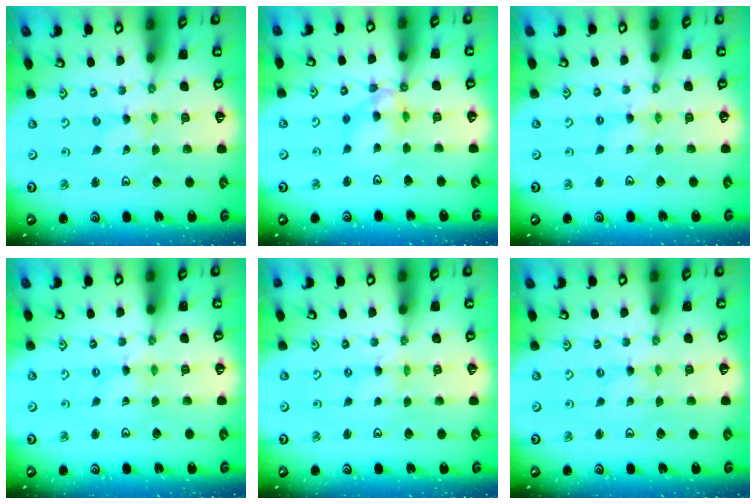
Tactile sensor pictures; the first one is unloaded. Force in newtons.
{"total": 11.4, "press": 11.3, "slide": 1.2}
{"total": 1.4, "press": 1.4, "slide": 0.2}
{"total": 0.9, "press": 0.9, "slide": 0.2}
{"total": 0.0}
{"total": 0.0}